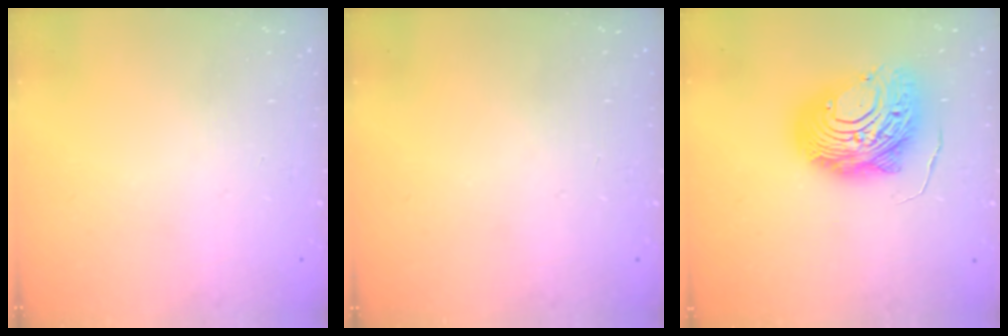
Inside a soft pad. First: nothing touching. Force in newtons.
{"total": 0.0}
{"total": 17.5, "press": 17.5, "slide": 1.5}